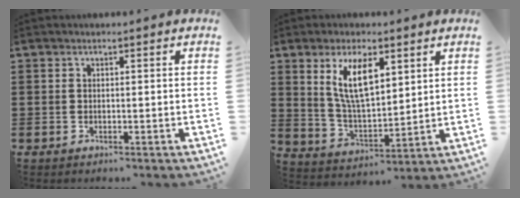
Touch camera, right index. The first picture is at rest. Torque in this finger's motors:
{"motor_torque": [1.79, 0.35, 1.05, 0.21]}